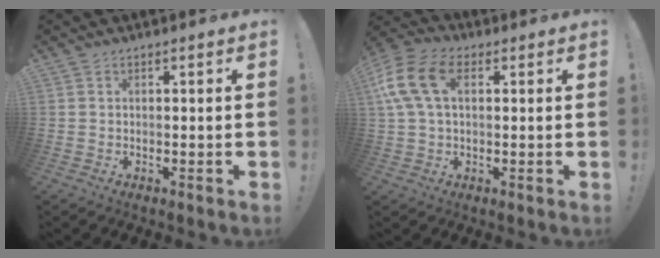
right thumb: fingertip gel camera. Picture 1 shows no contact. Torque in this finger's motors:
{"motor_torque": [-0.18, 0.95, 1.45, 0.17, 0.57]}